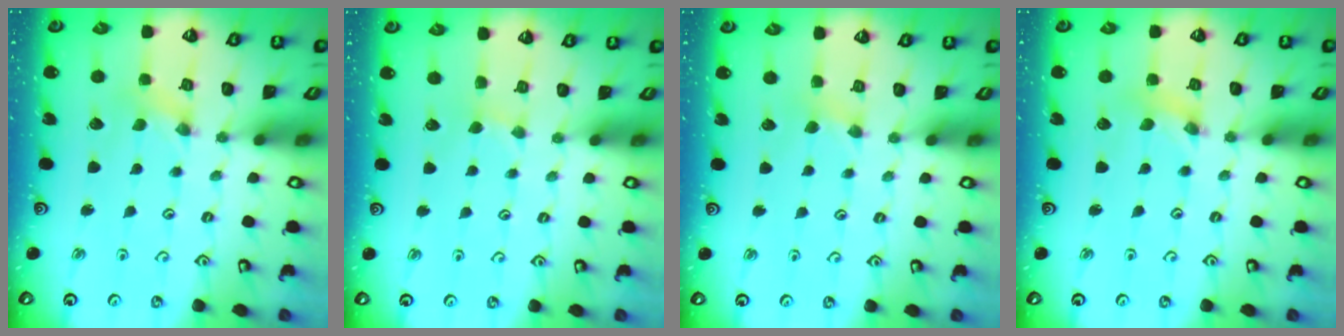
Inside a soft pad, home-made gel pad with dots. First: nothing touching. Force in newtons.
{"total": 1.5, "press": 1.5, "slide": 0.2}
{"total": 1.9, "press": 1.9, "slide": 0.4}
{"total": 1.7, "press": 1.7, "slide": 0.2}